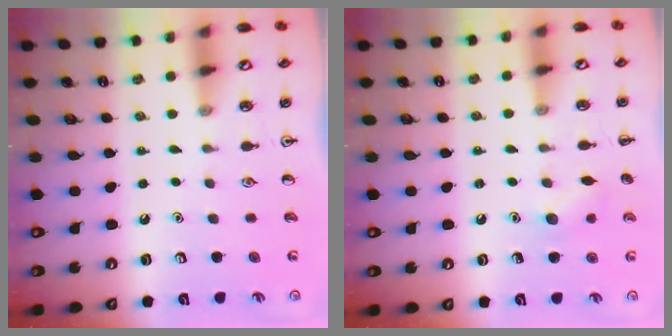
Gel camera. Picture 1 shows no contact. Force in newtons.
{"total": 7.8, "press": 7.5, "slide": 2.0}